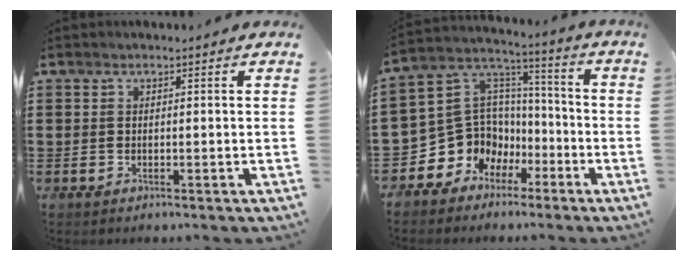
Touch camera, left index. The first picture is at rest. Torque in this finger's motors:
{"motor_torque": [1.22, 0.92, 0.50, 0.04]}